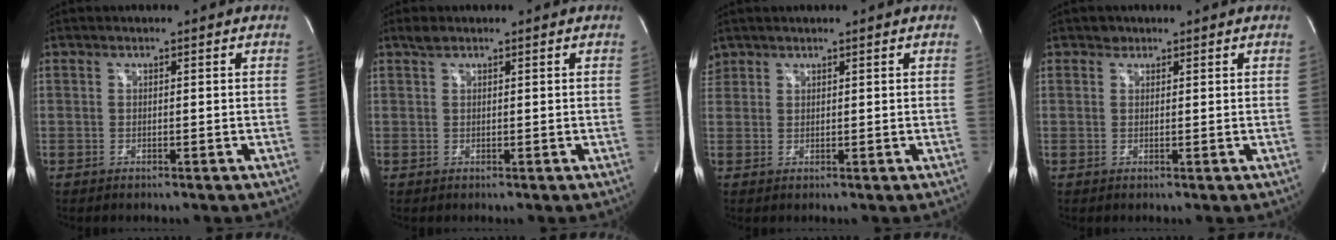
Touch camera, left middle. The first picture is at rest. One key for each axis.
{"total": 1.1, "fx": 0.9, "fy": 0.4, "fz": 0.5, "tx": -0.015, "ty": 0.008, "tz": 0.021}
{"total": 2.1, "fx": 1.8, "fy": 1.2, "fz": 0.0, "tx": -0.003, "ty": 0.014, "tz": 0.036}
{"total": 1.0, "fx": 0.7, "fy": 0.6, "fz": 0.0, "tx": 0.004, "ty": -0.002, "tz": 0.009}